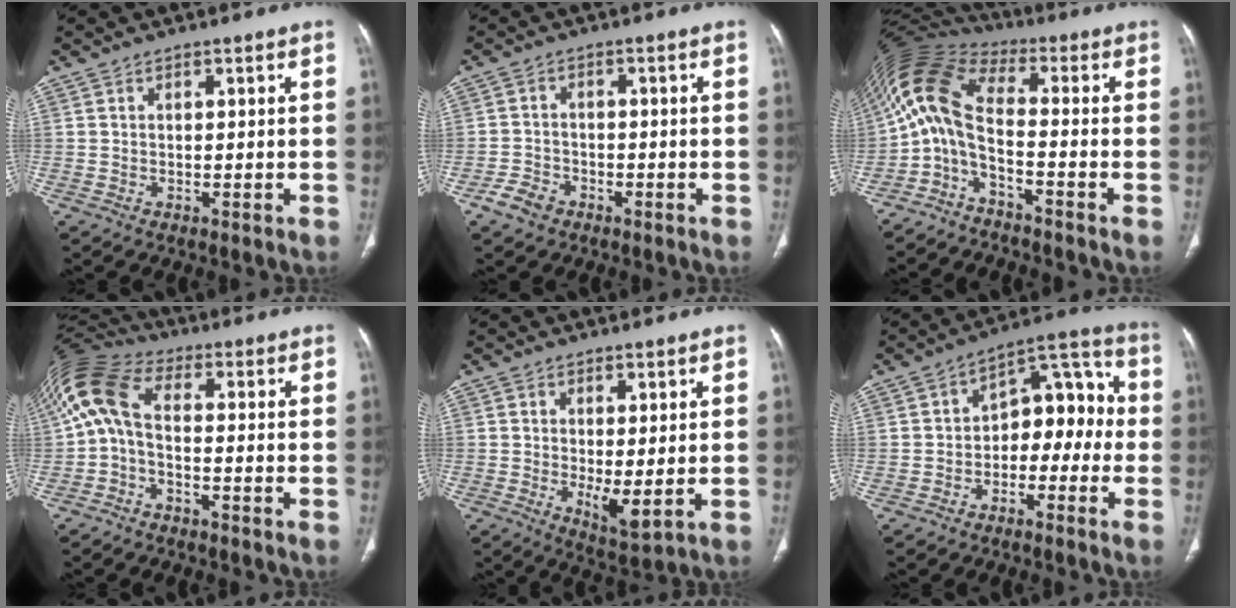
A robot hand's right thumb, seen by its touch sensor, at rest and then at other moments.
{"total": 3.9, "force": [-2.4, 2.7, 1.5], "torque": [-0.026, 0.017, -0.042]}
{"total": 9.9, "force": [-3.8, 3.6, 8.5], "torque": [-0.186, 0.072, -0.084]}
{"total": 10.5, "force": [-1.2, 5.9, 8.6], "torque": [-0.188, 0.045, -0.035]}
{"total": 4.9, "force": [-0.1, 1.6, 4.6], "torque": [-0.078, -0.019, 0.006]}
{"total": 11.5, "force": [-2.0, 7.3, 8.7], "torque": [-0.078, 0.054, -0.042]}